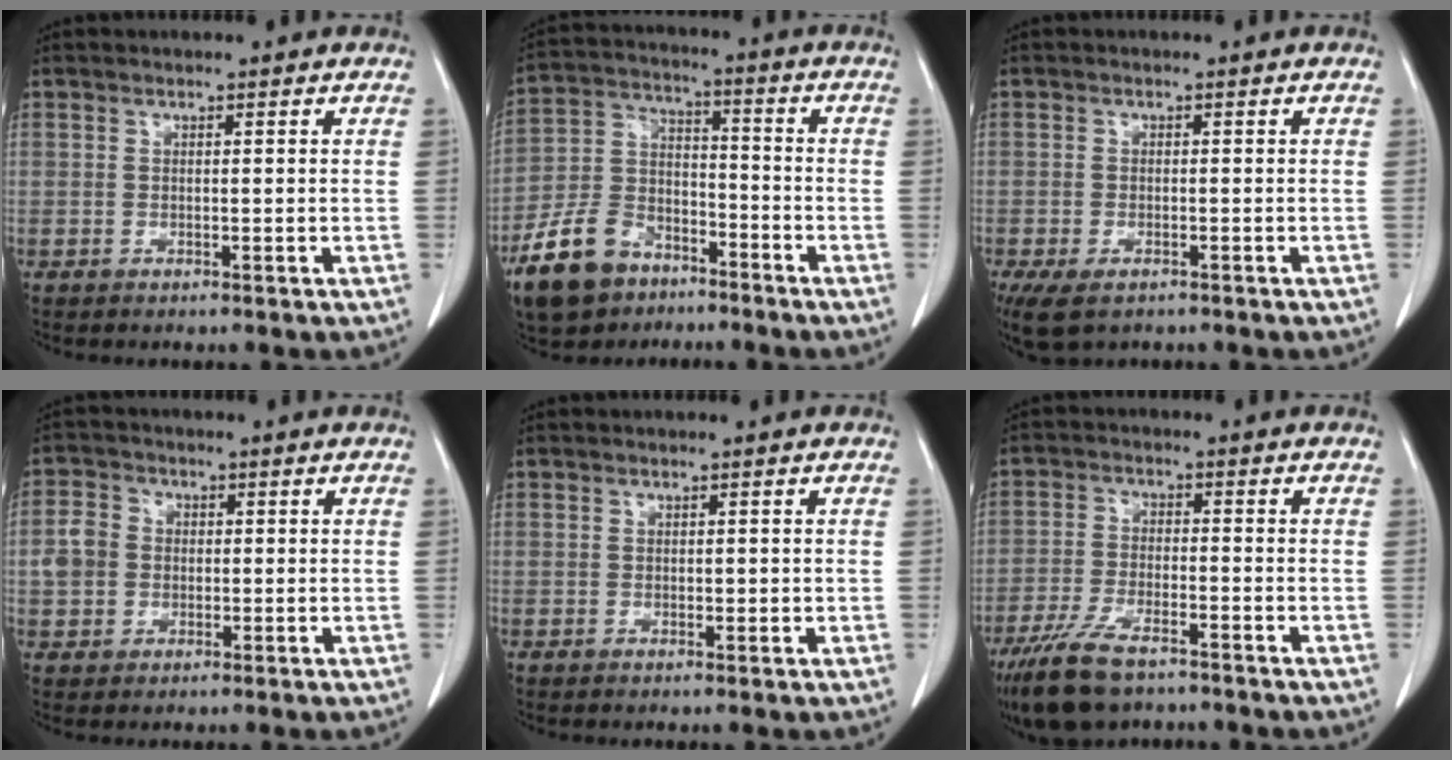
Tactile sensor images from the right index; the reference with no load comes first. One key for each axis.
{"total": 12.3, "fx": -8.1, "fy": 7.4, "fz": 5.7, "tx": -0.138, "ty": 0.006, "tz": -0.148}
{"total": 5.7, "fx": -3.8, "fy": 2.8, "fz": 3.3, "tx": -0.063, "ty": -0.012, "tz": -0.057}
{"total": 4.9, "fx": -0.2, "fy": 4.3, "fz": 2.2, "tx": -0.059, "ty": 0.019, "tz": -0.003}
{"total": 0.8, "fx": 0.0, "fy": 0.6, "fz": 0.6, "tx": -0.003, "ty": 0.000, "tz": 0.001}
{"total": 9.9, "fx": -7.2, "fy": 3.0, "fz": 6.1, "tx": -0.122, "ty": -0.020, "tz": -0.125}